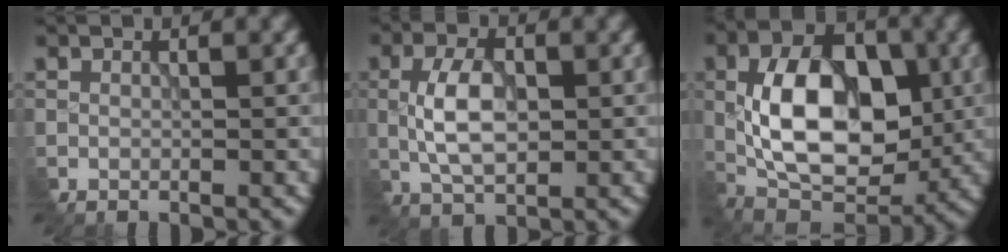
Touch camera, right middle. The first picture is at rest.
{"total": 4.8, "force": [-0.5, 2.5, 4.1], "torque": [-0.090, 0.003, -0.009]}
{"total": 10.6, "force": [-0.4, 6.2, 8.5], "torque": [-0.145, 0.006, -0.010]}